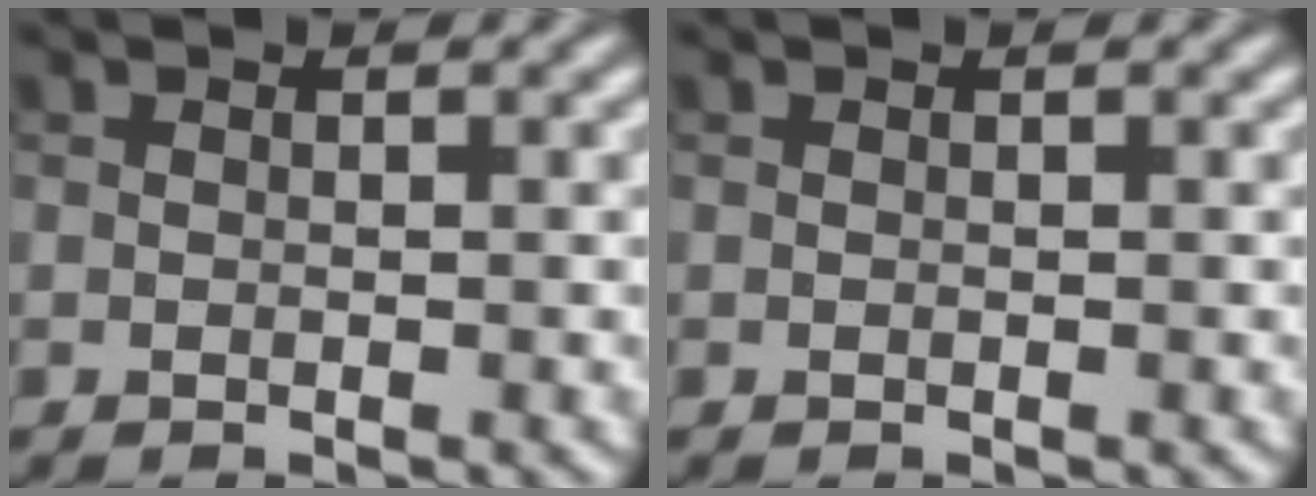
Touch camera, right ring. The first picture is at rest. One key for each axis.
{"total": 0.0}